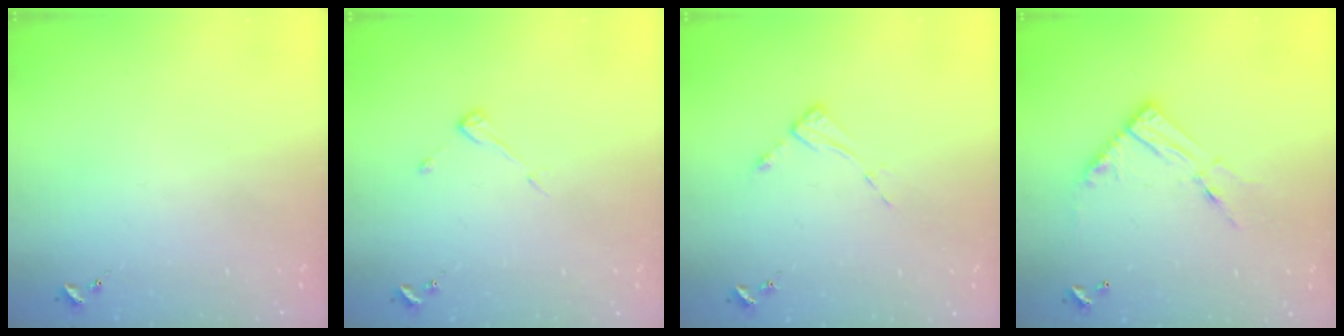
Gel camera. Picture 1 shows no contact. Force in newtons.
{"total": 3.9, "press": 3.9, "slide": 0.3}
{"total": 5.4, "press": 5.3, "slide": 0.5}
{"total": 12.6, "press": 12.6, "slide": 1.2}